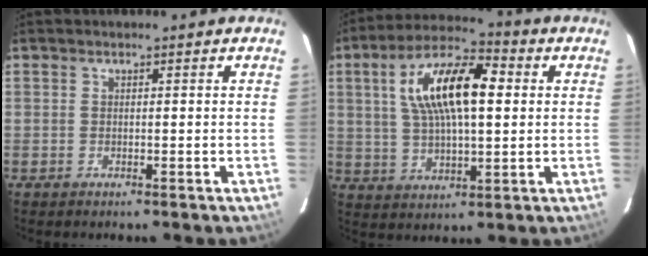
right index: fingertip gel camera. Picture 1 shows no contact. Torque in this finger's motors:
{"motor_torque": [0.70, -0.02, 0.61, 0.21]}